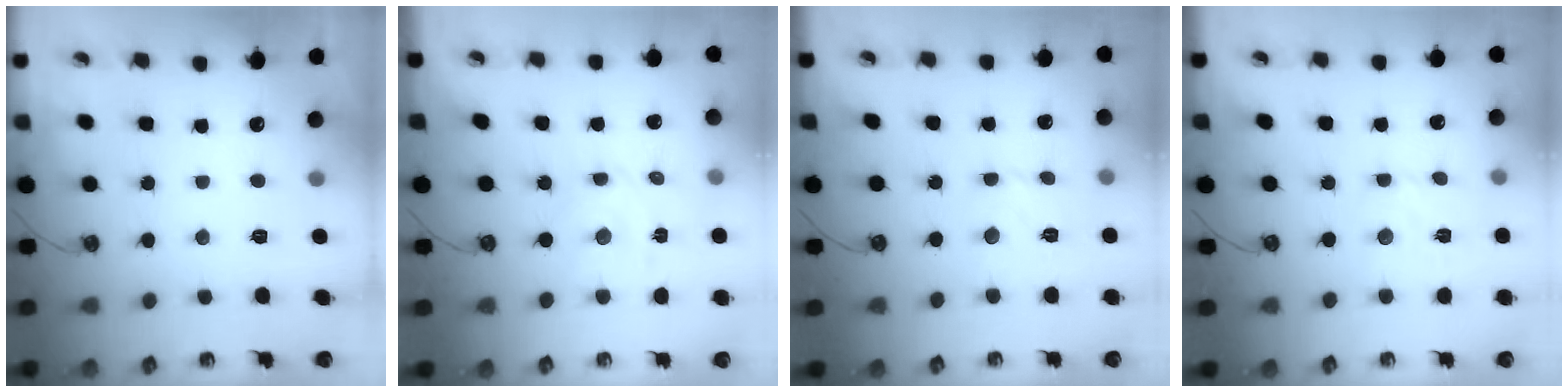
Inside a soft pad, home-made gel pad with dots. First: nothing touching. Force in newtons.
{"total": 4.7, "press": 4.6, "slide": 0.7}
{"total": 5.9, "press": 5.9, "slide": 0.7}
{"total": 3.1, "press": 3.1, "slide": 0.4}